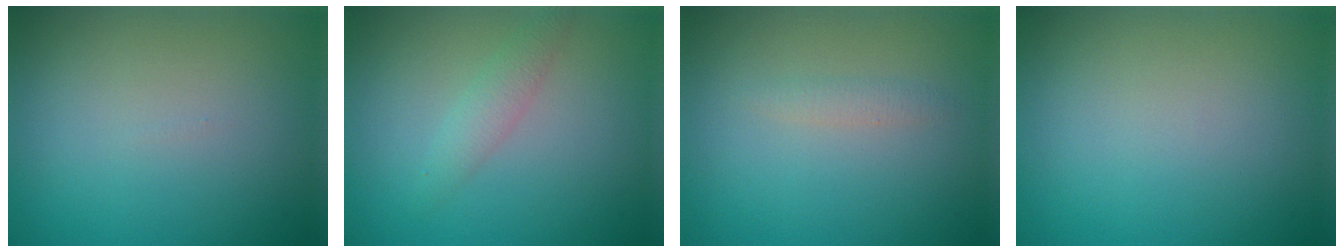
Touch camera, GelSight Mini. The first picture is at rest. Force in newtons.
{"total": 1.7, "press": 1.7, "slide": 0.1}
{"total": 0.9, "press": 0.9, "slide": 0.0}
{"total": 0.0}